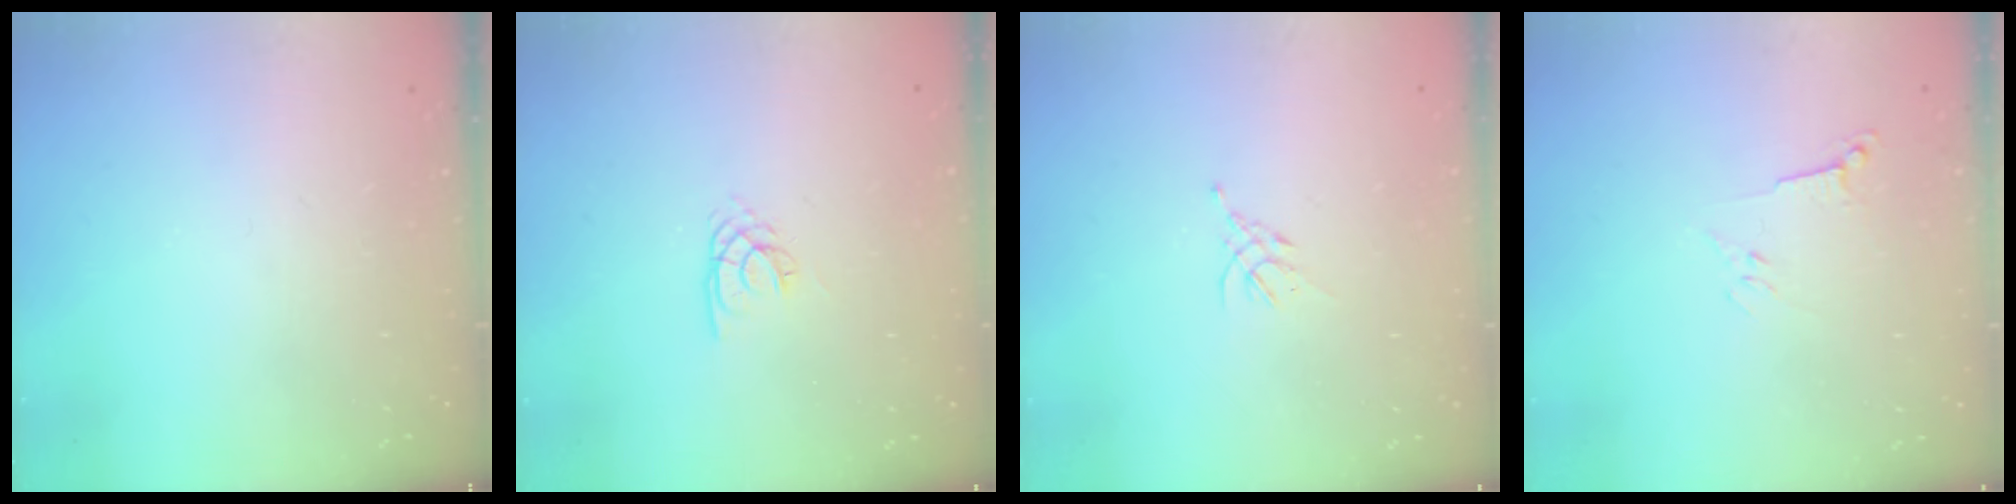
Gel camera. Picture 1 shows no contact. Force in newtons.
{"total": 2.2, "press": 2.2, "slide": 0.3}
{"total": 1.9, "press": 1.8, "slide": 0.5}
{"total": 3.0, "press": 2.9, "slide": 0.8}